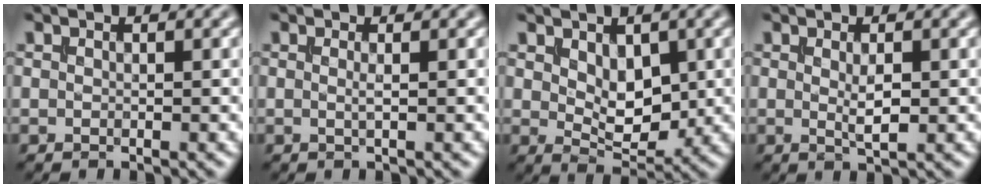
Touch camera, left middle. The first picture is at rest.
{"total": 0.8, "force": [0.1, 0.2, 0.8], "torque": [-0.013, 0.001, -0.002]}
{"total": 4.1, "force": [0.8, 2.5, 3.1], "torque": [-0.050, -0.010, 0.022]}
{"total": 1.9, "force": [0.1, 0.4, 1.8], "torque": [-0.033, -0.003, 0.004]}